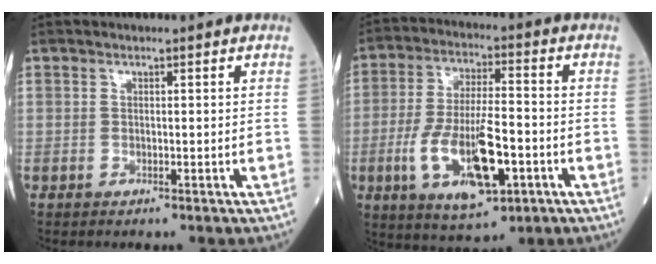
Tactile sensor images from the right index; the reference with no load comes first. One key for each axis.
{"total": 13.6, "fx": -4.3, "fy": 3.9, "fz": 12.3, "tx": -0.240, "ty": -0.009, "tz": -0.068}